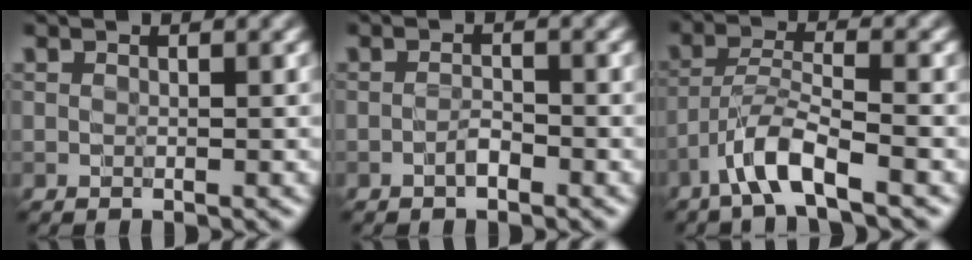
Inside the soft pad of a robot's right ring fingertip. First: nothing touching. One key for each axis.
{"total": 0.9, "fx": -0.7, "fy": 0.2, "fz": 0.6, "tx": -0.011, "ty": 0.001, "tz": -0.015}
{"total": 4.2, "fx": -2.8, "fy": 0.5, "fz": 3.0, "tx": -0.052, "ty": 0.010, "tz": -0.063}